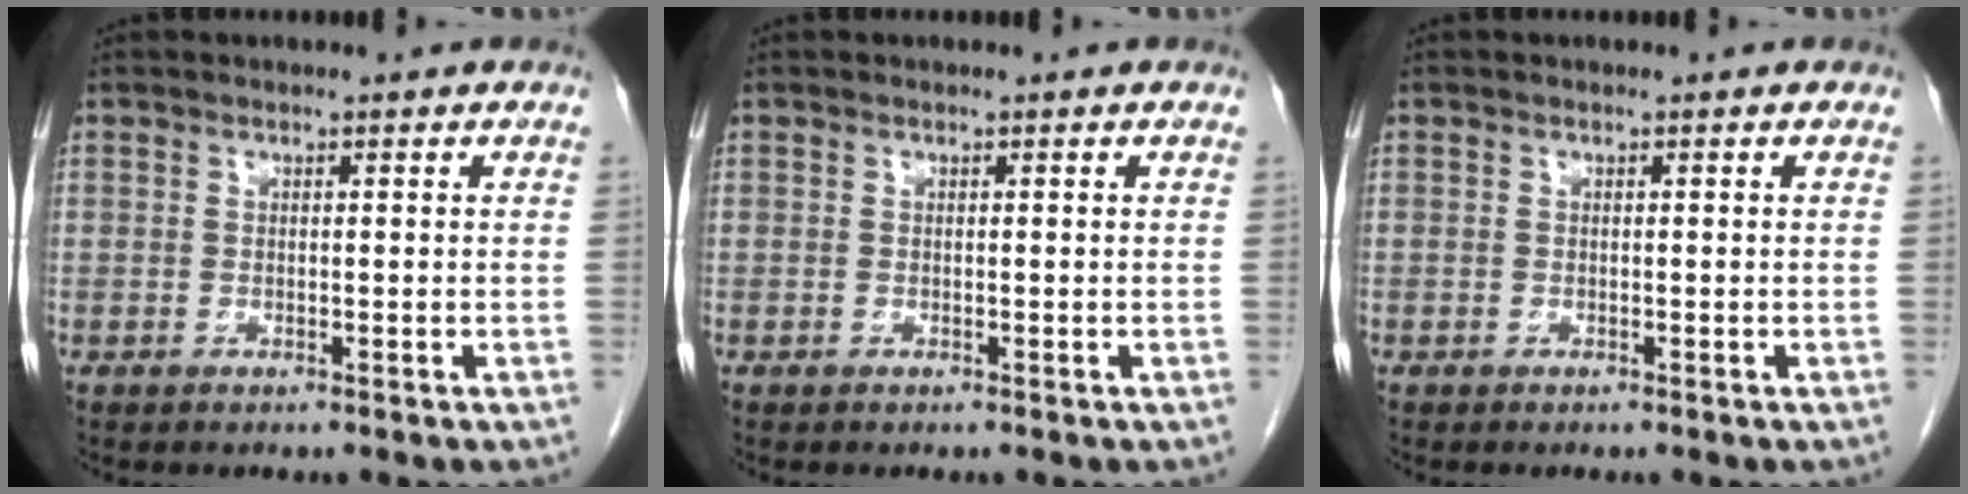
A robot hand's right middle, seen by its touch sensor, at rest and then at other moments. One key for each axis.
{"total": 0.0}
{"total": 0.0}